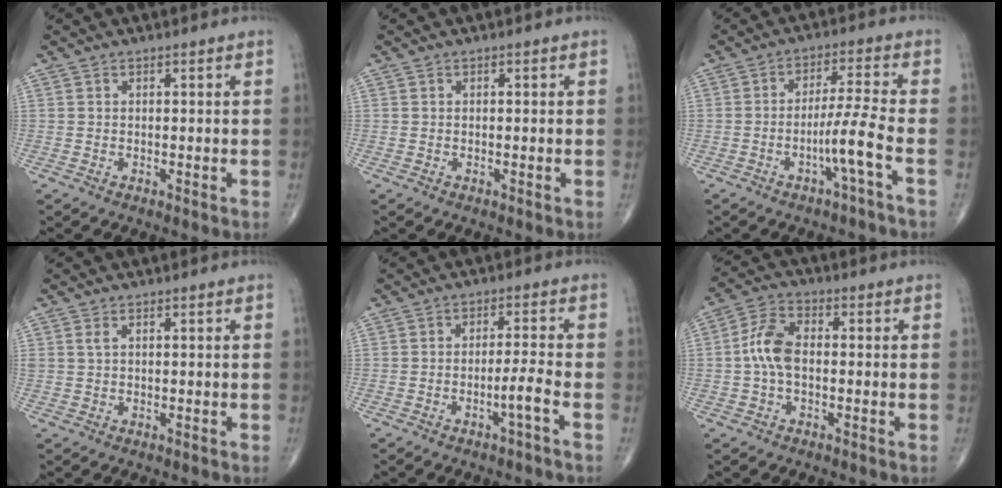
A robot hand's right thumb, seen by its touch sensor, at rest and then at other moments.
{"total": 0.0}
{"total": 6.6, "force": [-2.9, -1.0, 5.8], "torque": [-0.119, 0.021, -0.052]}
{"total": 1.0, "force": [0.5, 0.5, 0.7], "torque": [-0.014, 0.006, 0.014]}
{"total": 3.4, "force": [-1.8, -0.6, 2.8], "torque": [-0.059, 0.016, -0.033]}
{"total": 7.3, "force": [-0.4, 4.2, 6.0], "torque": [-0.123, 0.021, -0.017]}